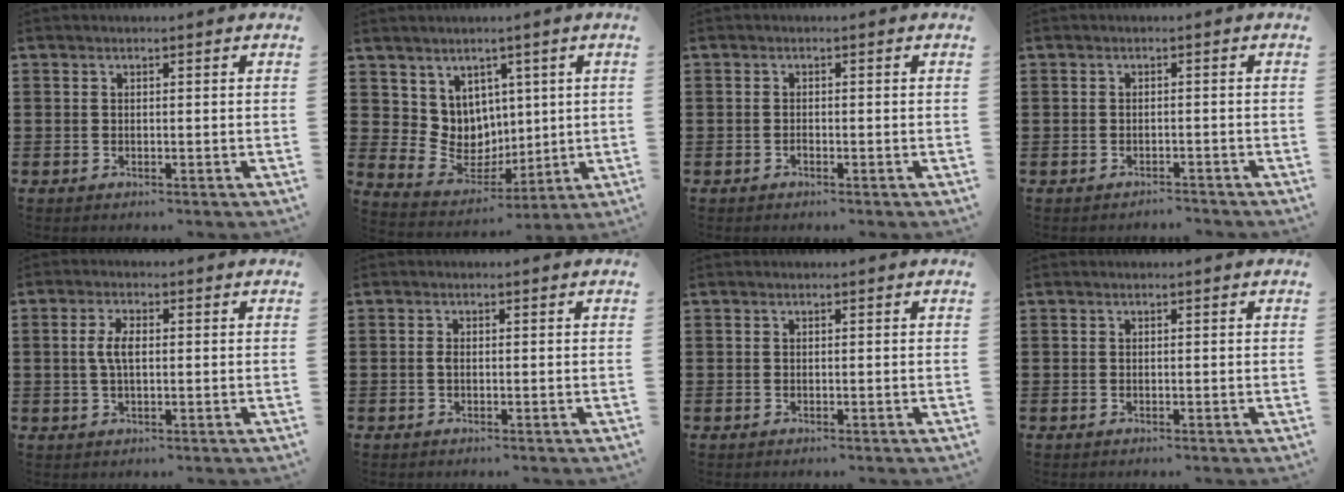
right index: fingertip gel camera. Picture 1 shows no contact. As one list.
[{"total": 7.2, "force": [3.8, 6.2, 0.4], "torque": [-0.050, -0.025, 0.081]}, {"total": 0.6, "force": [-0.4, 0.2, 0.3], "torque": [-0.007, -0.002, -0.008]}, {"total": 1.4, "force": [-1.4, 0.2, -0.1], "torque": [-0.004, 0.003, -0.031]}, {"total": 3.9, "force": [0.3, 1.6, 3.5], "torque": [-0.078, 0.003, 0.001]}, {"total": 1.0, "force": [-0.2, 0.4, 0.9], "torque": [-0.026, -0.004, -0.005]}, {"total": 0.0}, {"total": 0.0}]